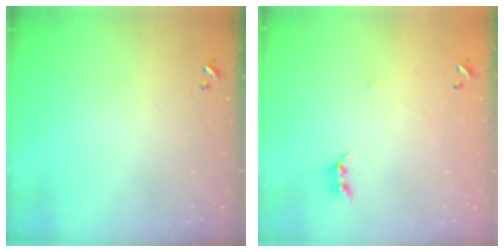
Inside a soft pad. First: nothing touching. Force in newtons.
{"total": 6.0, "press": 5.9, "slide": 0.8}